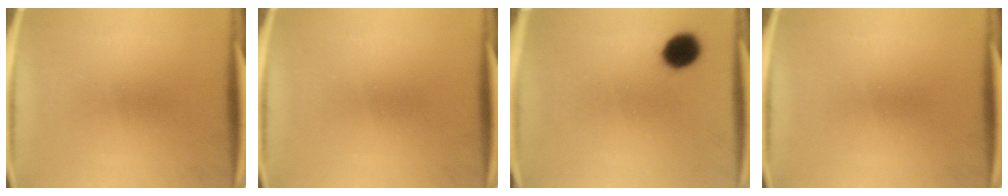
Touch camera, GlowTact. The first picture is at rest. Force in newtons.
{"total": 0.0}
{"total": 7.4}
{"total": 0.0}